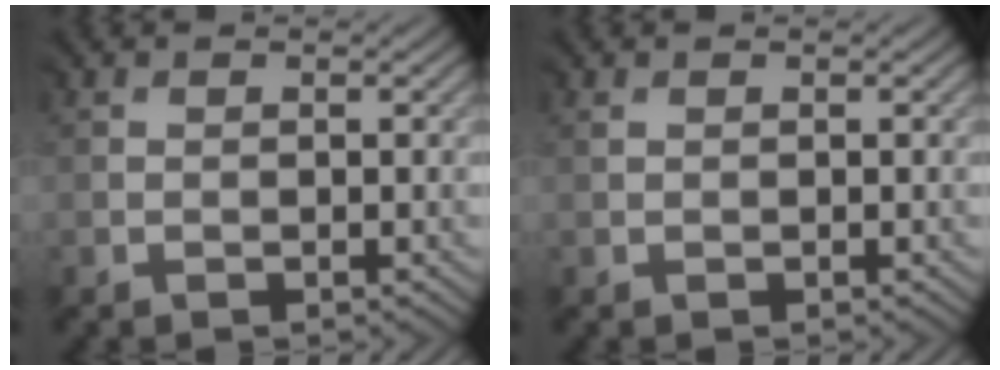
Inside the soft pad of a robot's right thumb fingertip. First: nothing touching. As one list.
[{"total": 0.5, "force": [0.4, 0.2, 0.3], "torque": [-0.008, 0.000, 0.010]}]